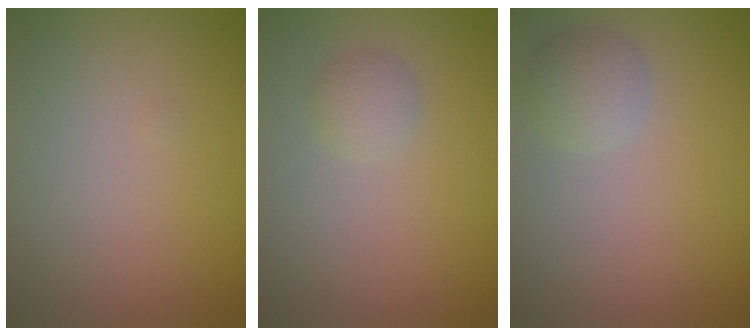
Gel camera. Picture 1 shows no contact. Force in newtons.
{"total": 1.4, "press": 1.4, "slide": 0.1}
{"total": 2.3, "press": 2.3, "slide": 0.2}